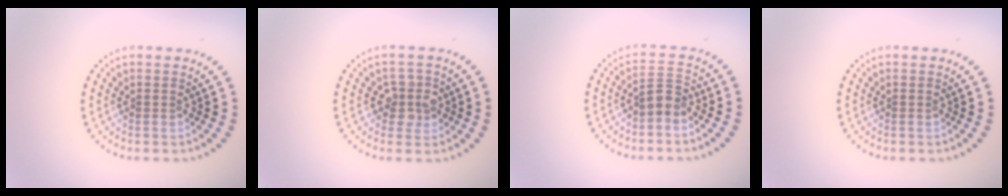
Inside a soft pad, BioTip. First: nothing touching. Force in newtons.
{"total": 2.5, "press": 2.2, "slide": 1.1}
{"total": 2.0, "press": 1.7, "slide": 1.2}
{"total": 0.0}